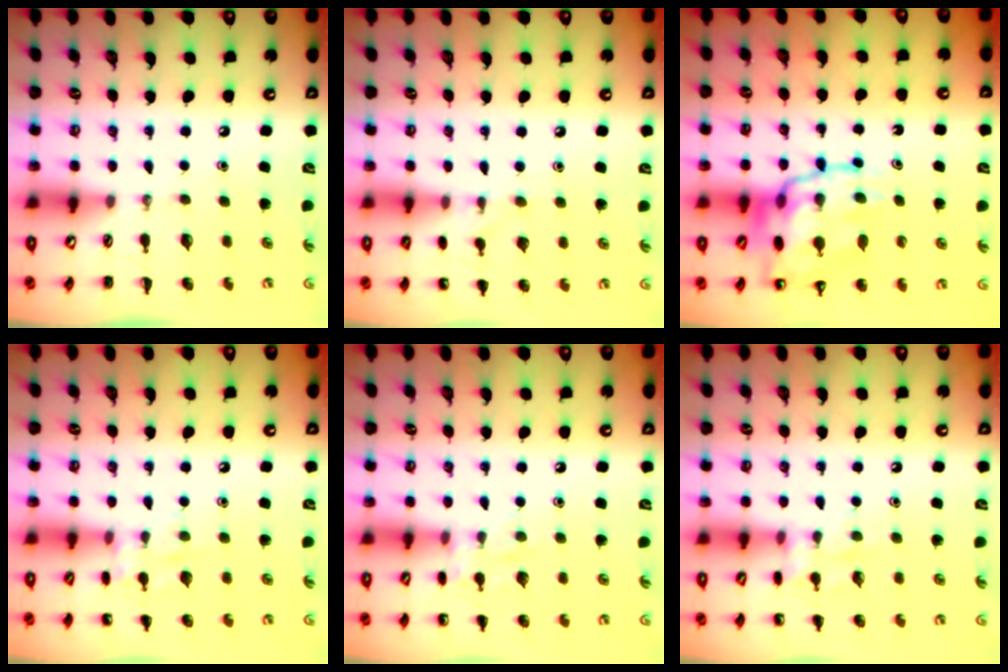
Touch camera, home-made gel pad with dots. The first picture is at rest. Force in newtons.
{"total": 7.0, "press": 6.7, "slide": 2.1}
{"total": 21.4, "press": 21.0, "slide": 4.0}
{"total": 8.1, "press": 7.9, "slide": 1.4}
{"total": 7.4, "press": 7.3, "slide": 1.1}
{"total": 8.3, "press": 8.3, "slide": 0.7}